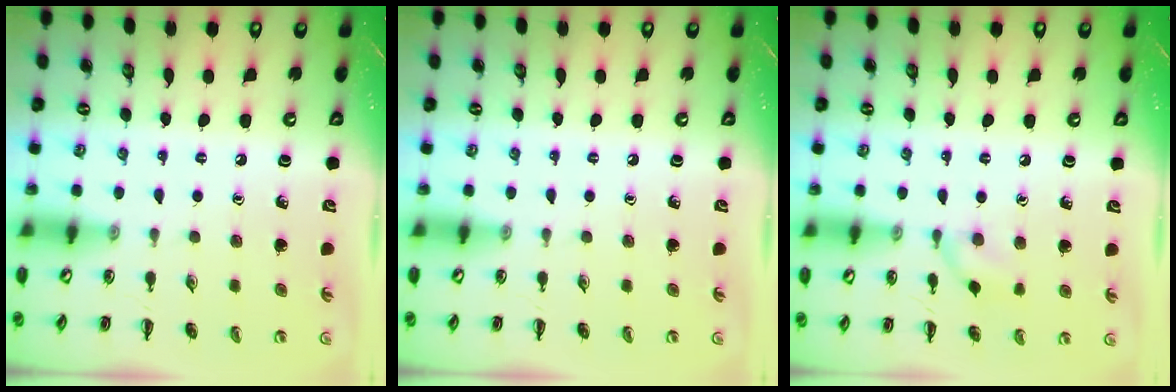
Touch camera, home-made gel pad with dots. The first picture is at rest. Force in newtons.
{"total": 0.0}
{"total": 7.4, "press": 7.2, "slide": 1.9}